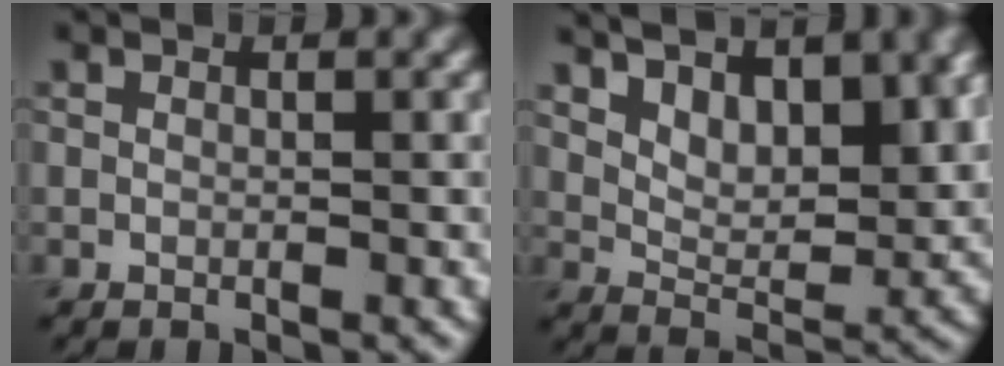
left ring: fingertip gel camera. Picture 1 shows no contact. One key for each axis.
{"total": 7.4, "fx": 4.6, "fy": 3.2, "fz": 4.8, "tx": -0.068, "ty": 0.004, "tz": 0.071}